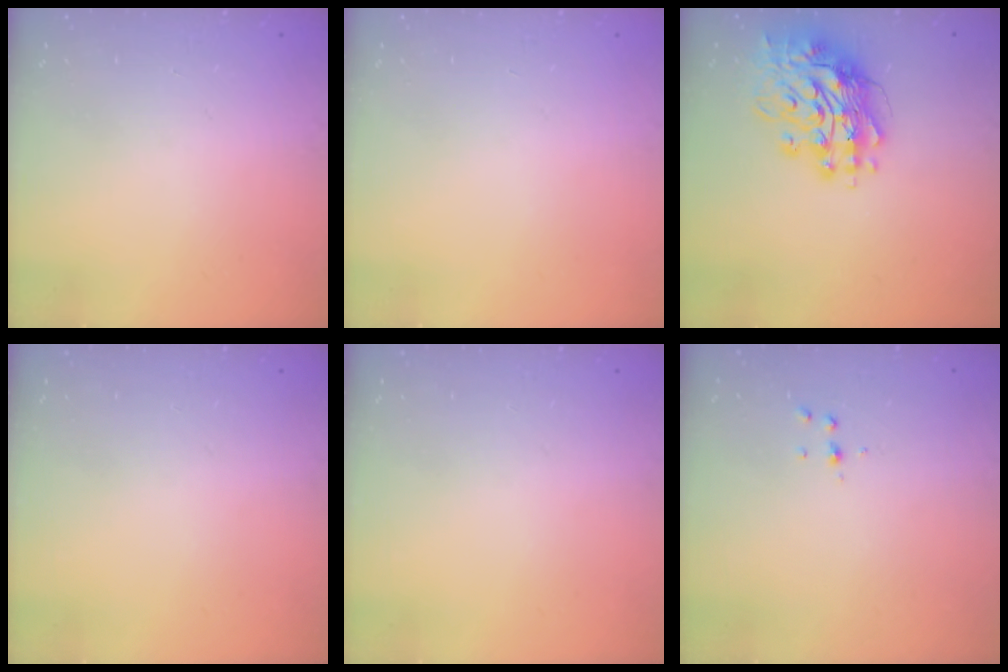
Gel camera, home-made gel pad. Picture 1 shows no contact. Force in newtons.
{"total": 0.0}
{"total": 17.5, "press": 17.4, "slide": 1.7}
{"total": 0.0}
{"total": 0.0}
{"total": 3.9, "press": 3.9, "slide": 0.4}